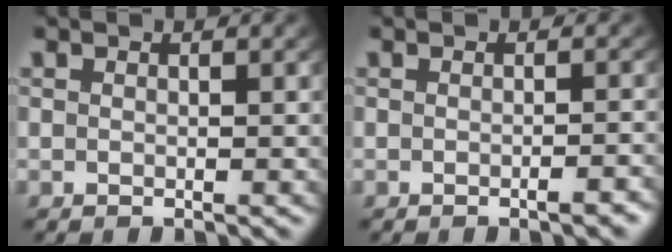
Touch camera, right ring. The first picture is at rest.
{"total": 1.0, "force": [-0.8, -0.1, 0.5], "torque": [-0.006, 0.005, -0.016]}